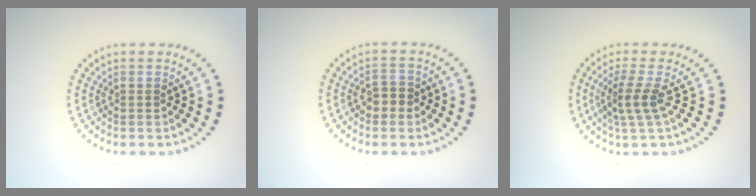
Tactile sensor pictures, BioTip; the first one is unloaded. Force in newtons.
{"total": 1.8, "press": 1.8, "slide": 0.2}
{"total": 2.5, "press": 2.0, "slide": 1.5}